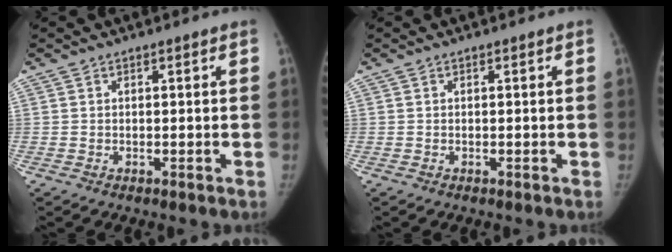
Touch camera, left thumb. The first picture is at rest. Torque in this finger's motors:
{"motor_torque": [-0.03, 0.03, 0.17, -0.17, 0.00]}